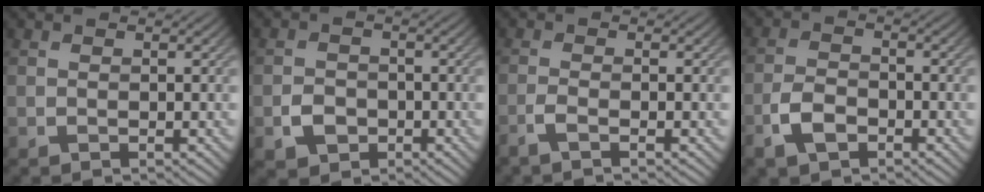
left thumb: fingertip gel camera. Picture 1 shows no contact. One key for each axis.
{"total": 3.2, "fx": -1.4, "fy": 2.6, "fz": 1.4, "tx": -0.026, "ty": -0.003, "tz": -0.026}
{"total": 2.0, "fx": -1.3, "fy": 0.3, "fz": 1.5, "tx": -0.030, "ty": 0.000, "tz": -0.037}
{"total": 4.5, "fx": -2.6, "fy": 2.4, "fz": 2.8, "tx": -0.058, "ty": -0.003, "tz": -0.059}